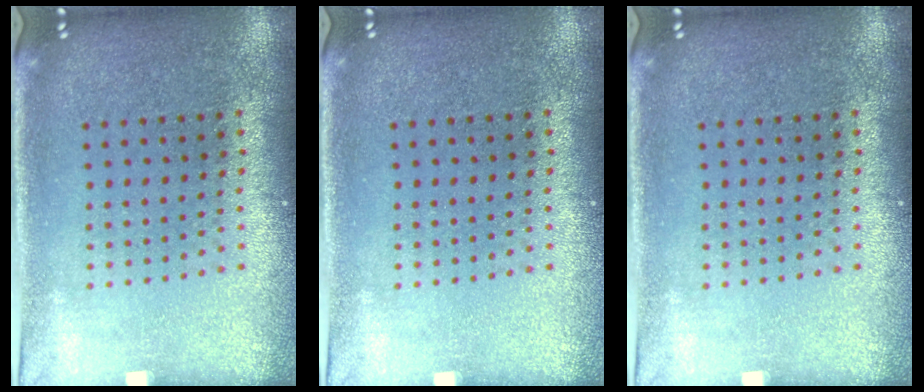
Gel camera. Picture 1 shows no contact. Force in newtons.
{"total": 0.0}
{"total": 0.0}